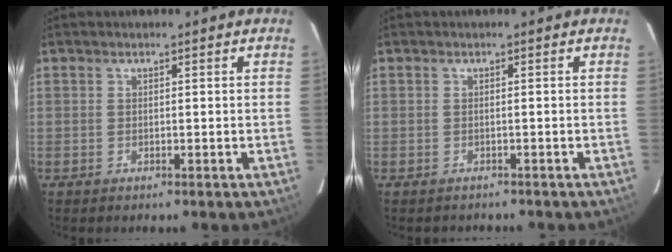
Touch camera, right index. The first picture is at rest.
{"total": 2.1, "force": [-1.9, 1.0, 0.1], "torque": [-0.004, -0.001, -0.025]}